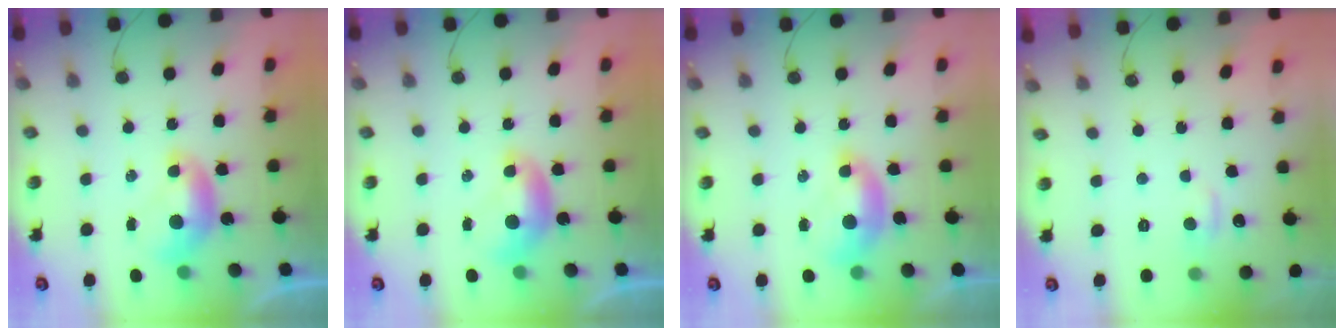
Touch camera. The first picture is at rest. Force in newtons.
{"total": 0.0}
{"total": 1.8, "press": 1.7, "slide": 0.6}
{"total": 0.8, "press": 0.2, "slide": 0.8}